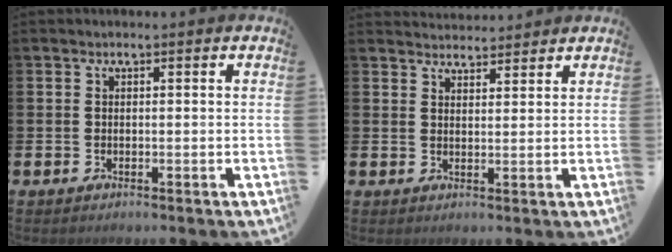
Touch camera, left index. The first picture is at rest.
{"total": 3.2, "force": [3.1, 0.6, -0.2], "torque": [0.010, -0.020, 0.054]}